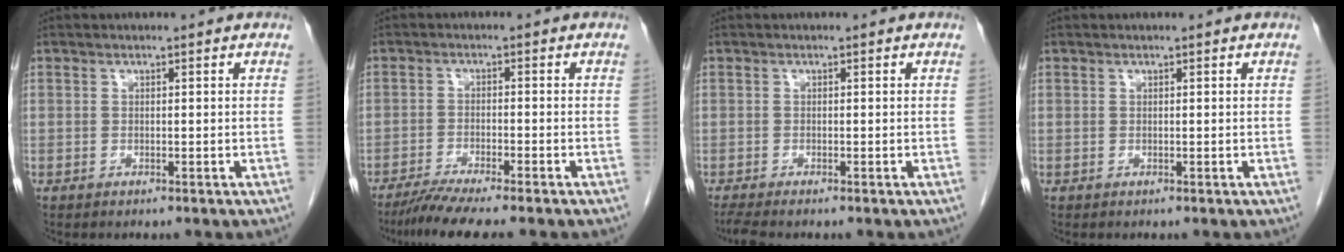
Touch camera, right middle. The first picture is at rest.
{"total": 7.0, "force": [-5.8, -0.5, 3.8], "torque": [-0.058, -0.020, -0.097]}
{"total": 2.7, "force": [-2.2, 0.0, 1.5], "torque": [-0.026, -0.008, -0.039]}
{"total": 0.0}